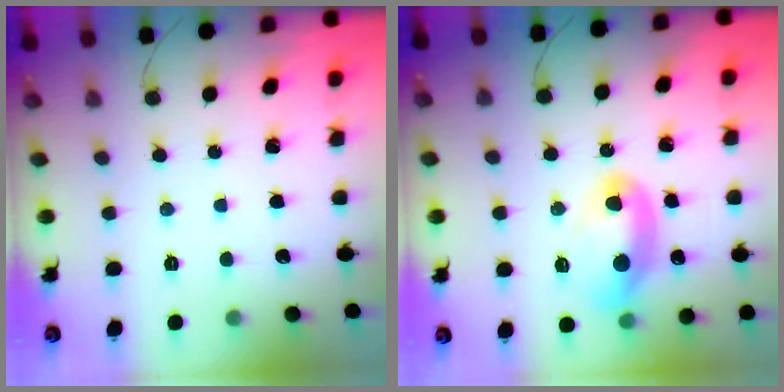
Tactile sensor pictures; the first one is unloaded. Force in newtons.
{"total": 11.1, "press": 10.9, "slide": 2.2}